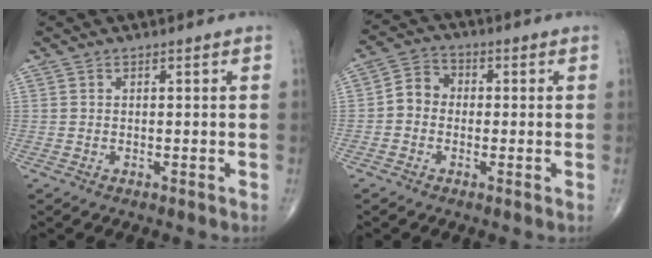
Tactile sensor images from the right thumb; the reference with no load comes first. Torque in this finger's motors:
{"motor_torque": [0.62, 0.55, 0.36, -0.18, 0.00]}